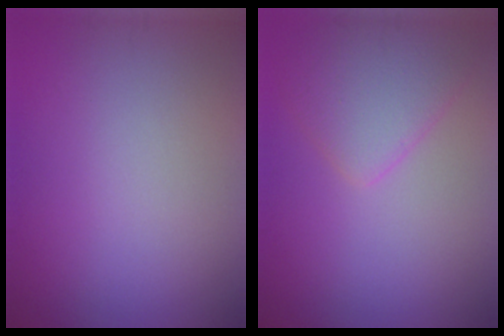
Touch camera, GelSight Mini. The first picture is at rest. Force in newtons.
{"total": 3.8, "press": 3.8, "slide": 0.3}